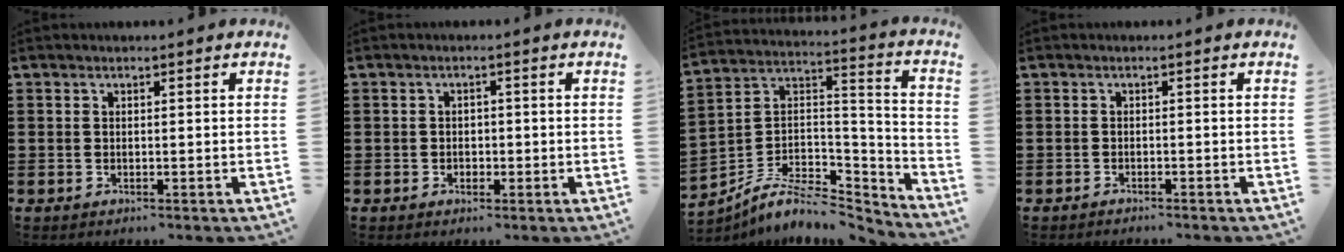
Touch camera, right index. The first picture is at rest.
{"total": 1.3, "force": [-0.3, 1.0, 0.6], "torque": [-0.014, 0.002, -0.007]}
{"total": 7.3, "force": [-5.2, 3.5, 3.6], "torque": [-0.074, 0.003, -0.102]}
{"total": 0.6, "force": [-0.6, 0.0, 0.0], "torque": [-0.003, 0.000, -0.012]}